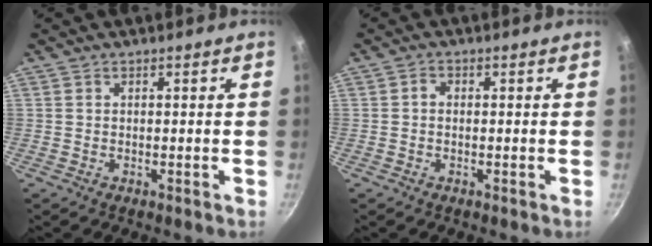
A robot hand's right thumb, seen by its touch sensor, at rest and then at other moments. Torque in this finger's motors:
{"motor_torque": [0.19, 0.53, 0.30, -0.12, 0.00]}